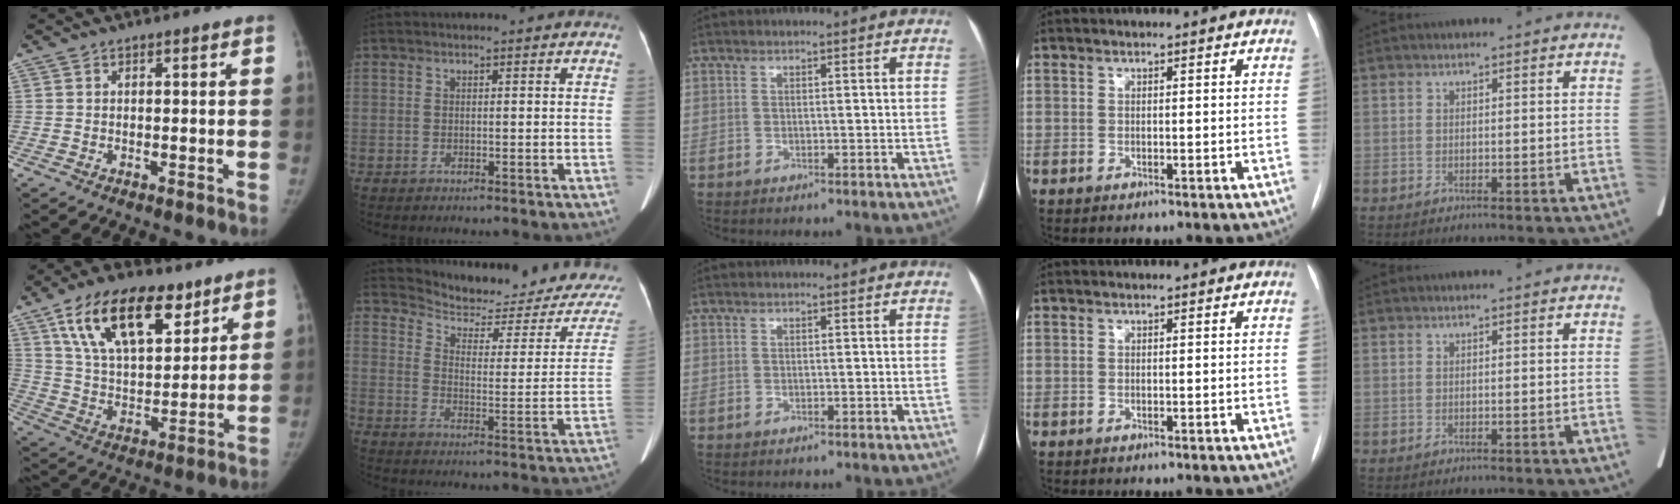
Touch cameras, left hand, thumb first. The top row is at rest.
{"thumb": {"total": 20.7, "force": [11.5, 10.2, 13.8], "torque": [-0.201, -0.034, 0.206]}, "index": {"total": 19.7, "force": [18.9, 2.8, 5.0], "torque": [-0.069, -0.075, 0.230]}}